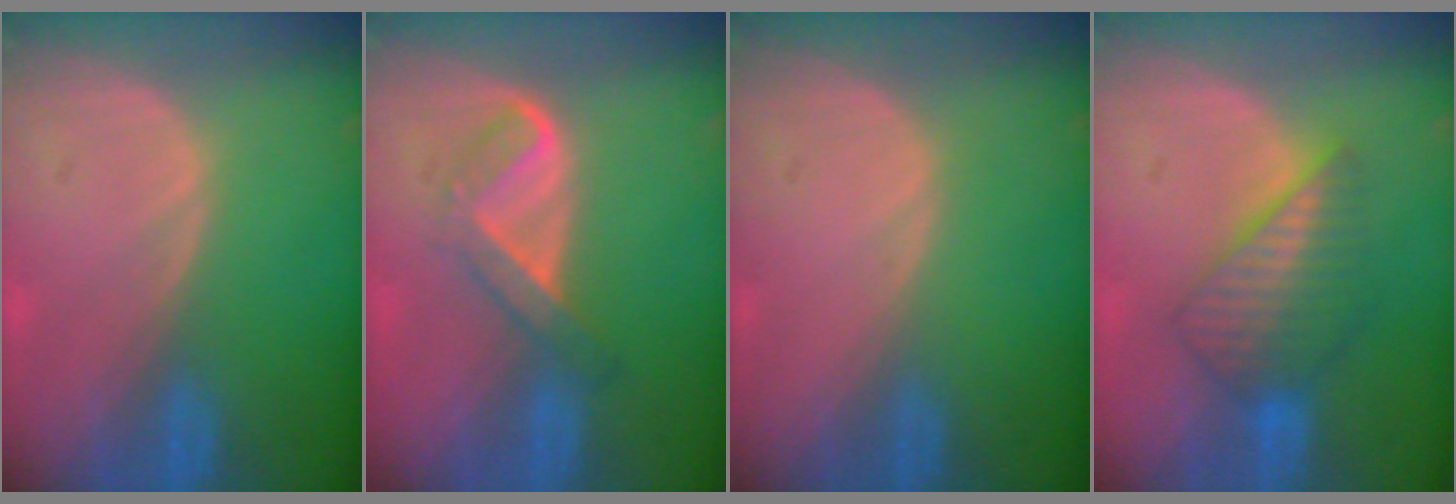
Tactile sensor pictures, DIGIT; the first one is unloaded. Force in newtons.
{"total": 5.4, "press": 4.5, "slide": 3.0}
{"total": 0.0}
{"total": 6.3, "press": 6.3, "slide": 0.2}